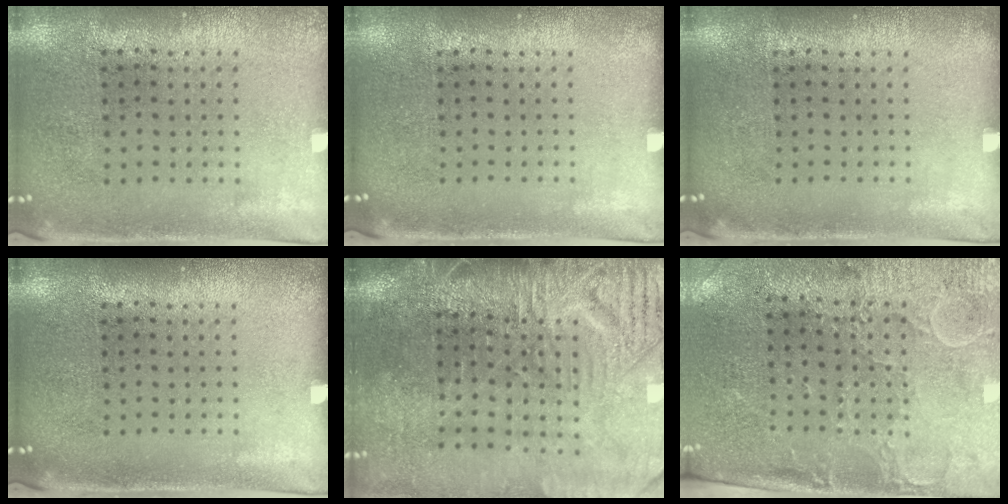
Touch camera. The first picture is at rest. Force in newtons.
{"total": 0.0}
{"total": 0.0}
{"total": 0.0}
{"total": 4.8, "press": 4.1, "slide": 2.6}
{"total": 2.9, "press": 2.5, "slide": 1.5}